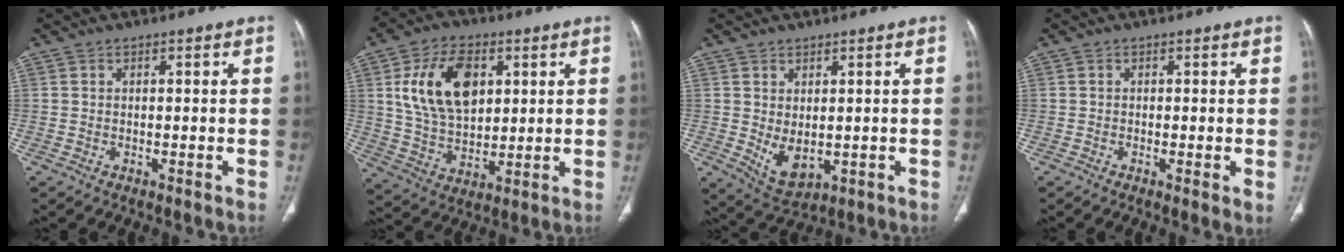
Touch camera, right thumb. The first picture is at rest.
{"total": 16.0, "force": [4.7, 10.0, 11.5], "torque": [-0.183, -0.012, 0.093]}
{"total": 6.0, "force": [-0.2, 3.6, 4.8], "torque": [-0.074, -0.010, 0.019]}
{"total": 2.0, "force": [-0.2, 0.4, 2.0], "torque": [-0.041, -0.009, -0.007]}